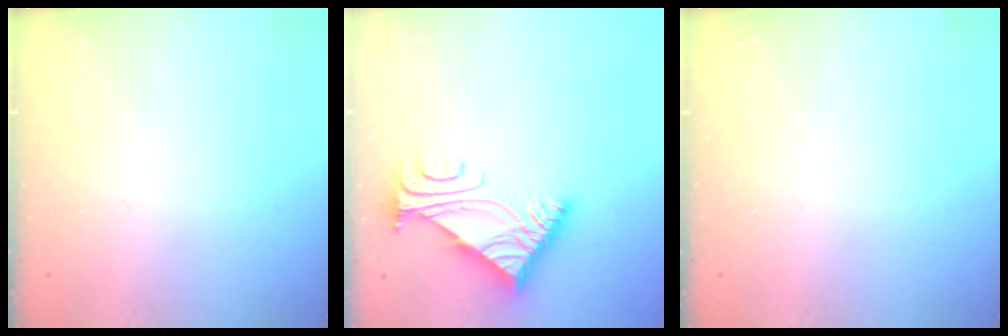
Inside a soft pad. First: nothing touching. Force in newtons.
{"total": 5.5, "press": 5.4, "slide": 0.7}
{"total": 0.0}